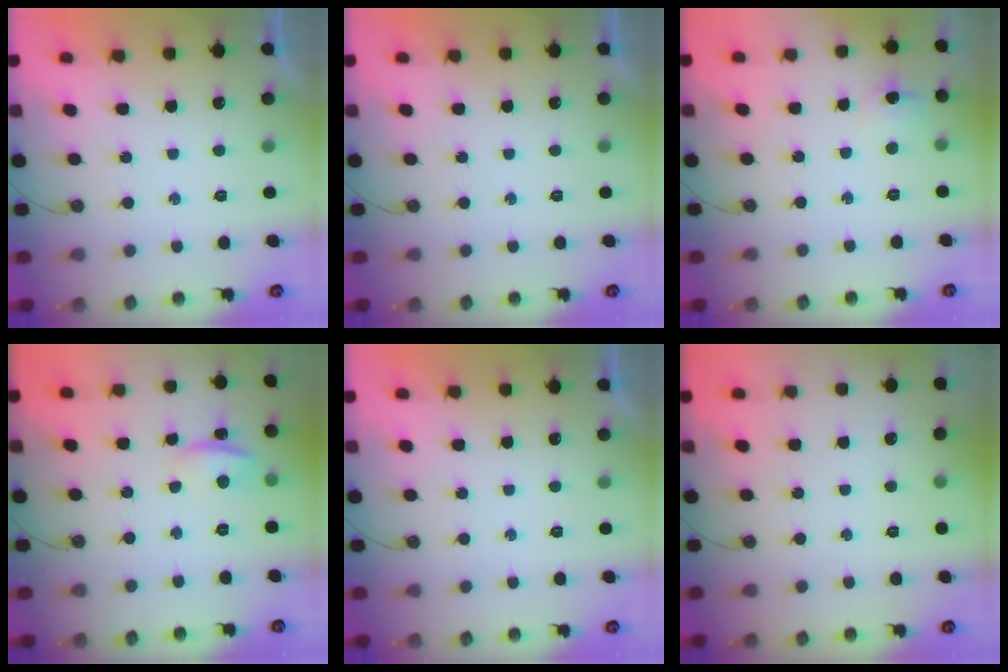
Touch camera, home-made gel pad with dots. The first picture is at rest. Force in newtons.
{"total": 0.0}
{"total": 6.3, "press": 4.9, "slide": 3.9}
{"total": 7.5, "press": 2.3, "slide": 7.1}
{"total": 0.0}
{"total": 0.0}